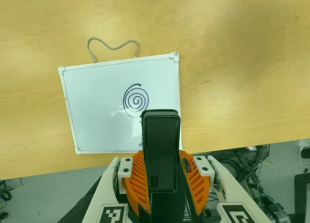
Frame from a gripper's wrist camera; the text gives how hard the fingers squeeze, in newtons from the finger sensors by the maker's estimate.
{"total": 5.0, "left": 3.6, "right": 6.5}